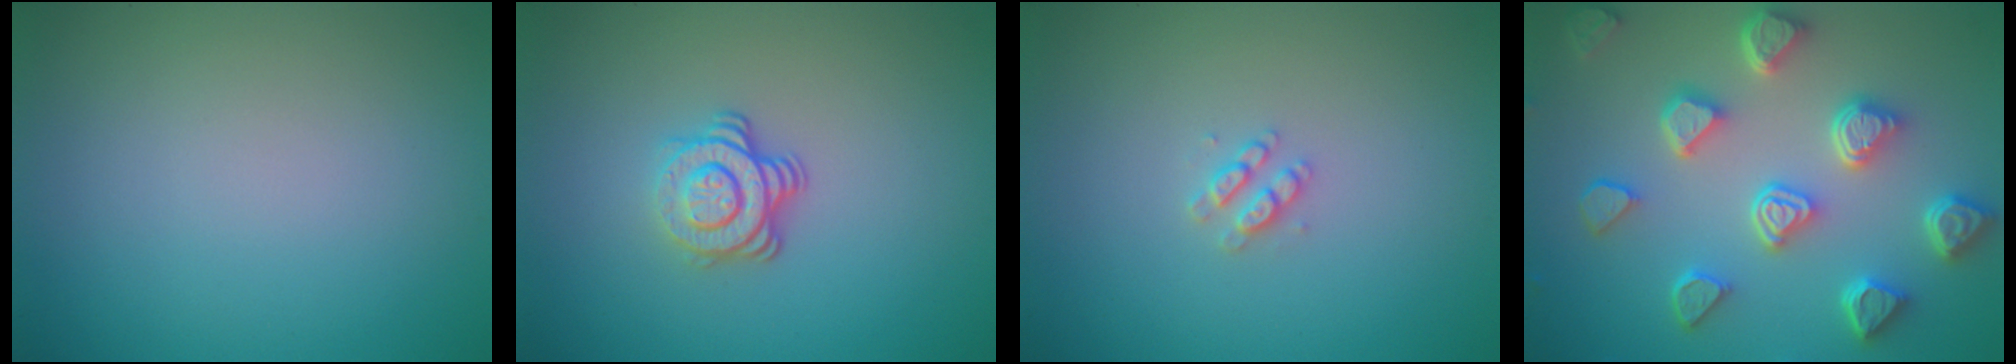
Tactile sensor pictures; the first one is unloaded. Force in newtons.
{"total": 3.7, "press": 2.7, "slide": 2.5}
{"total": 1.4, "press": 1.3, "slide": 0.3}
{"total": 6.8, "press": 5.5, "slide": 4.0}